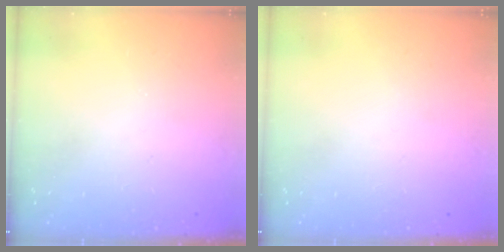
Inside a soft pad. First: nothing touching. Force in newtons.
{"total": 0.0}